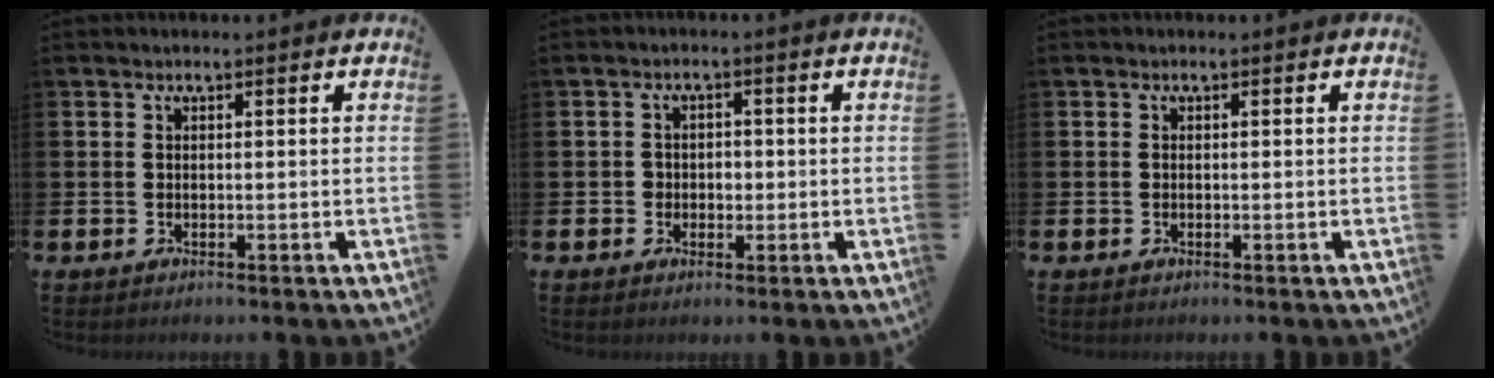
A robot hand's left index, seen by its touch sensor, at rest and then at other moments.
{"total": 1.9, "force": [-0.2, 1.8, 0.6], "torque": [-0.008, 0.005, -0.010]}
{"total": 0.0}